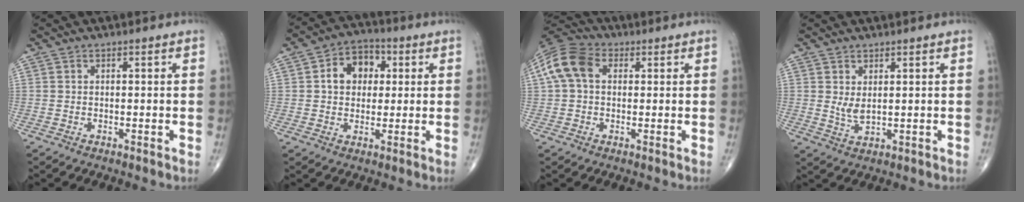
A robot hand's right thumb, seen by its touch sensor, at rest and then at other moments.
{"total": 8.7, "force": [1.6, 6.6, 5.4], "torque": [-0.052, 0.014, 0.017]}
{"total": 9.5, "force": [1.8, 6.7, 6.5], "torque": [-0.136, 0.029, 0.026]}
{"total": 3.0, "force": [1.0, 1.2, 2.6], "torque": [-0.049, -0.015, 0.024]}